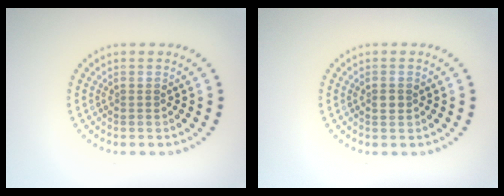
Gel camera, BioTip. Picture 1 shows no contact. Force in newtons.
{"total": 1.1, "press": 1.1, "slide": 0.1}